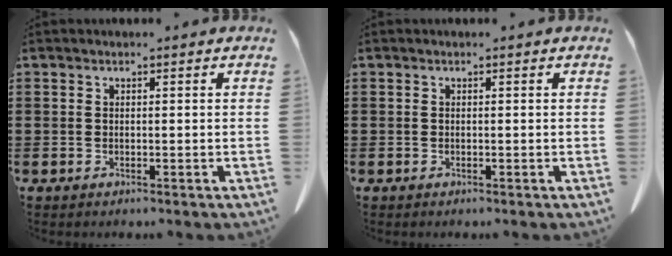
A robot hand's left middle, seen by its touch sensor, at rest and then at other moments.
{"total": 0.0}